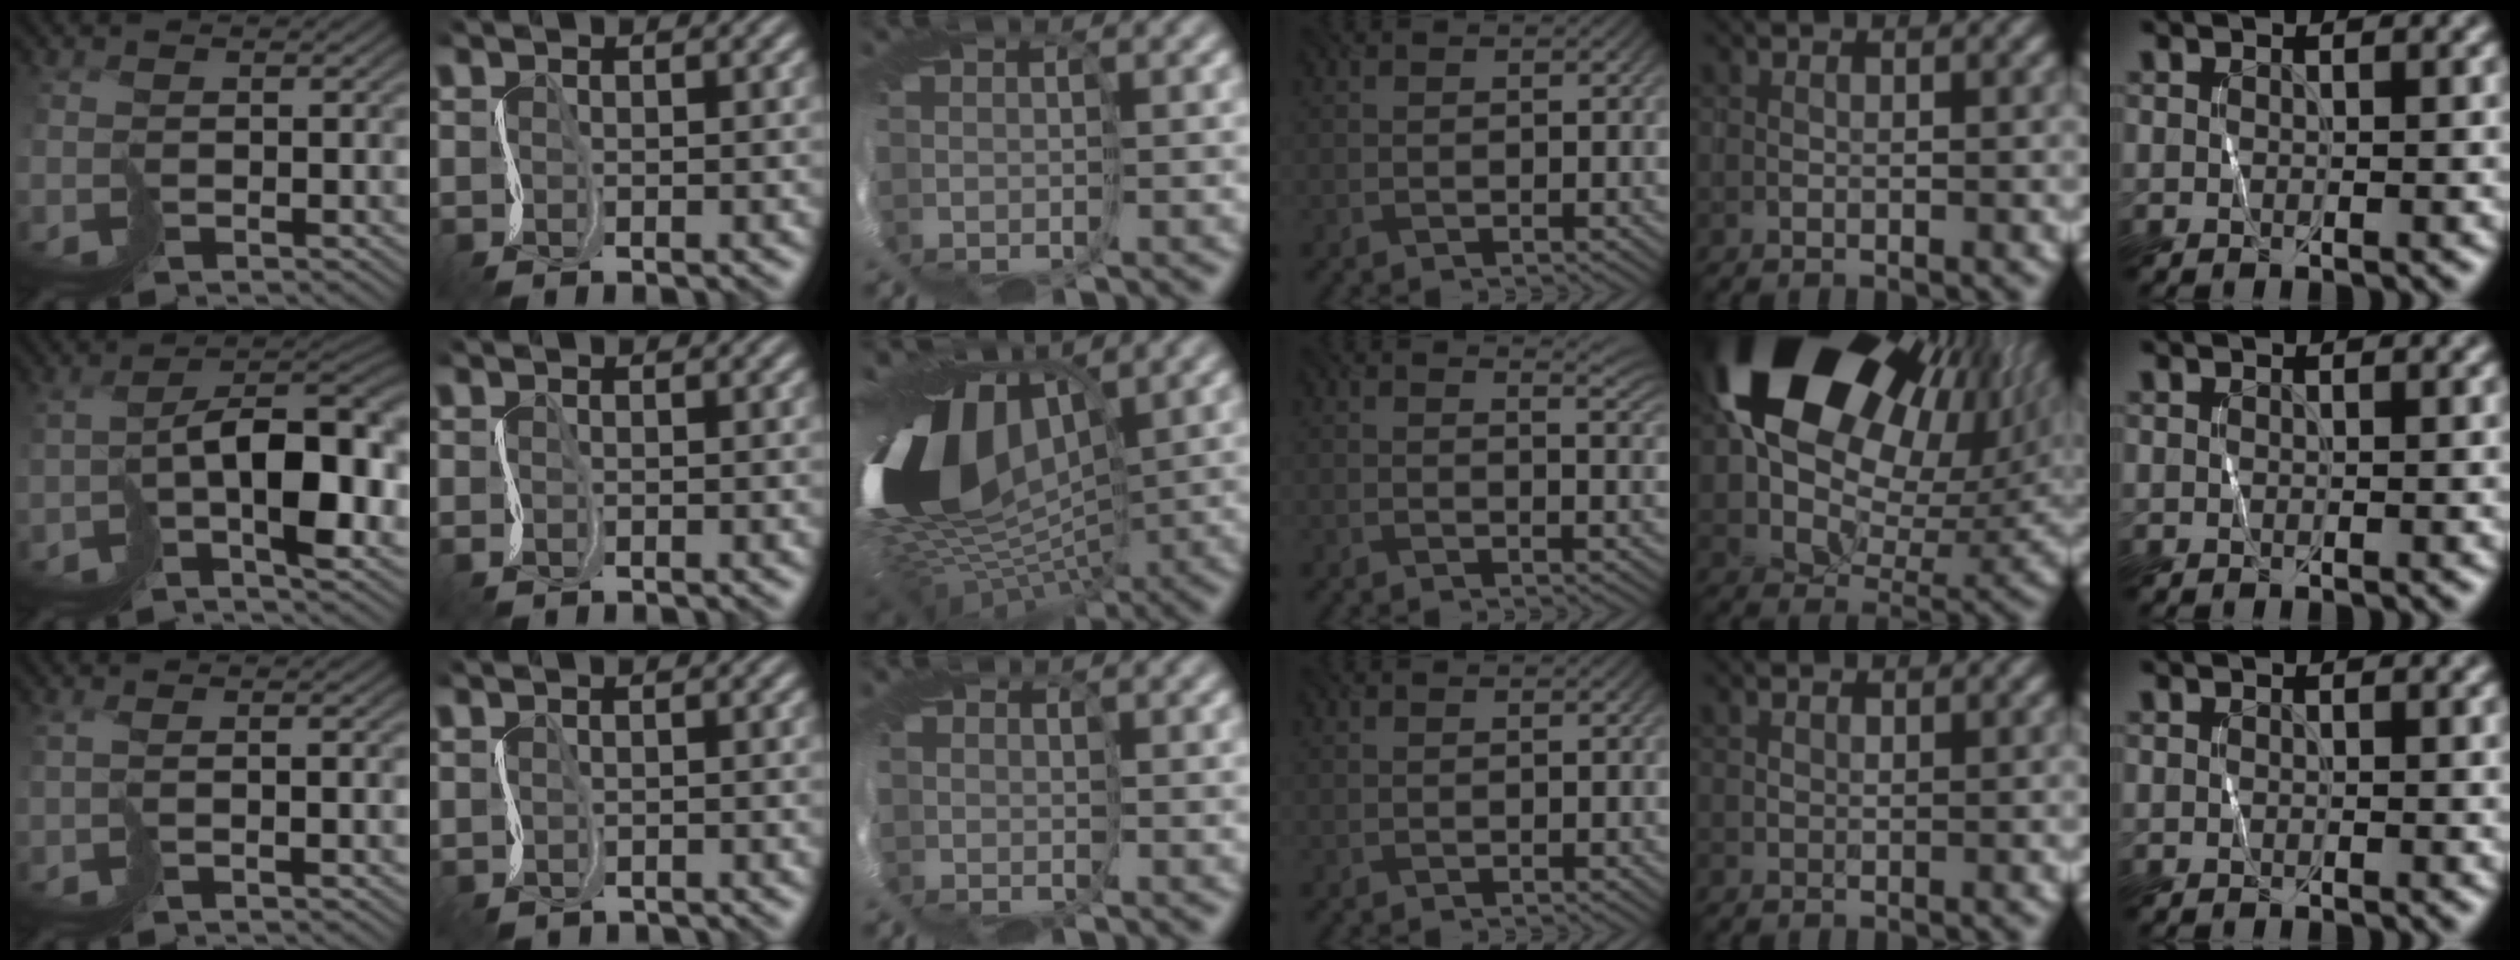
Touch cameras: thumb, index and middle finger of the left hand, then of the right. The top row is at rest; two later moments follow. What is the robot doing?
{"motion": "cut", "object": "wrapping paper"}